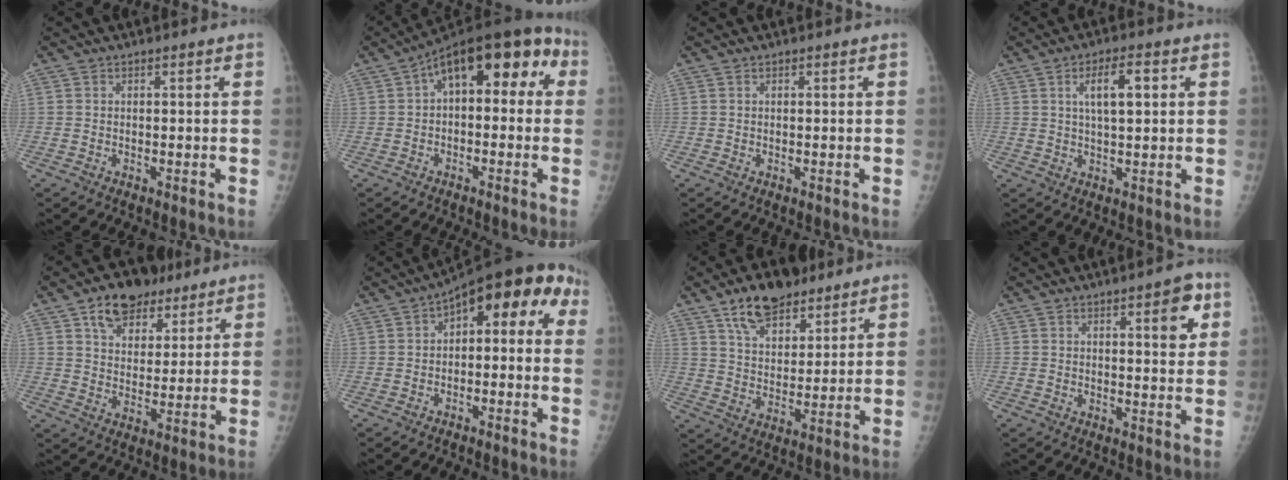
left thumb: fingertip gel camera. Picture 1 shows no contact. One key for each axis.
{"total": 15.2, "fx": 3.3, "fy": 7.7, "fz": 12.6, "tx": -0.132, "ty": 0.046, "tz": 0.033}
{"total": 0.0}
{"total": 6.2, "fx": 2.1, "fy": 2.0, "fz": 5.5, "tx": -0.087, "ty": 0.001, "tz": 0.036}
{"total": 11.5, "fx": 7.0, "fy": 7.4, "fz": 5.4, "tx": -0.050, "ty": -0.021, "tz": 0.115}
{"total": 11.9, "fx": 0.9, "fy": 6.4, "fz": 10.0, "tx": -0.091, "ty": 0.054, "tz": 0.000}
{"total": 12.2, "fx": 8.2, "fy": 6.4, "fz": 6.4, "tx": -0.078, "ty": -0.038, "tz": 0.142}
{"total": 5.7, "fx": 2.8, "fy": 1.8, "fz": 4.7, "tx": -0.039, "ty": -0.009, "tz": 0.031}